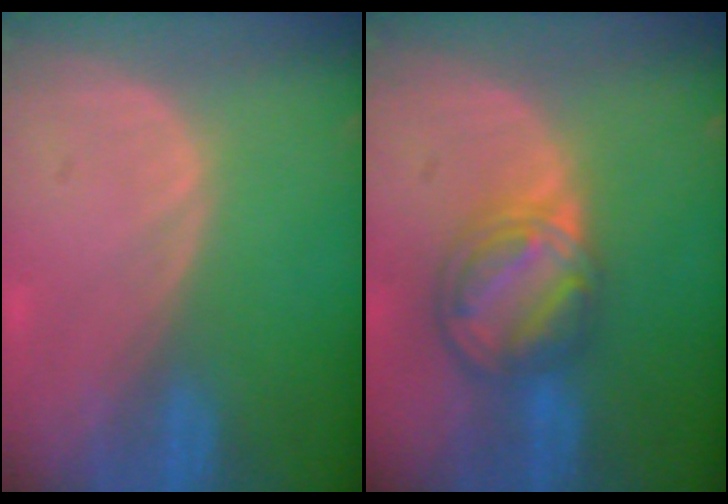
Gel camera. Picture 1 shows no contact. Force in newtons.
{"total": 8.1, "press": 6.9, "slide": 4.1}